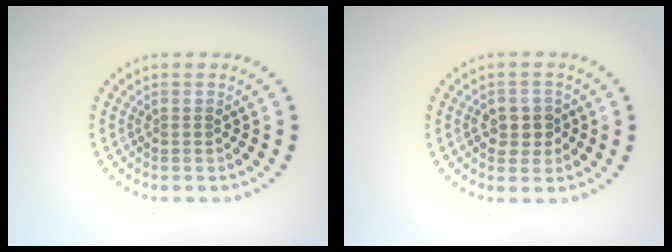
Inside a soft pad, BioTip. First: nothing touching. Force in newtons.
{"total": 2.2, "press": 2.2, "slide": 0.2}